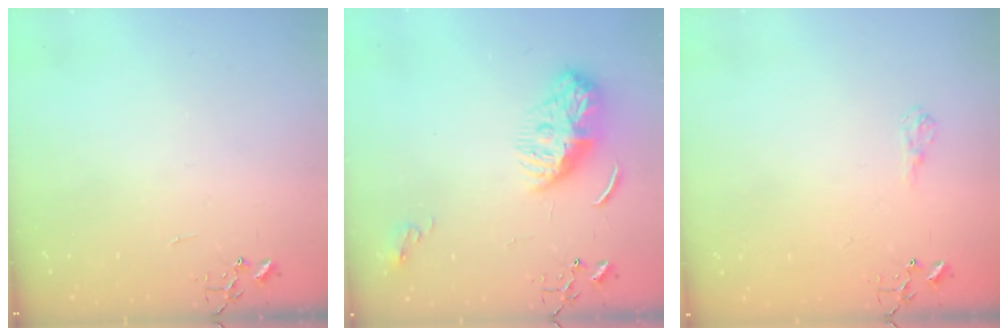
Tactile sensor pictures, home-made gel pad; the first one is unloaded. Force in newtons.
{"total": 9.4, "press": 9.3, "slide": 0.9}
{"total": 6.8, "press": 6.8, "slide": 0.8}